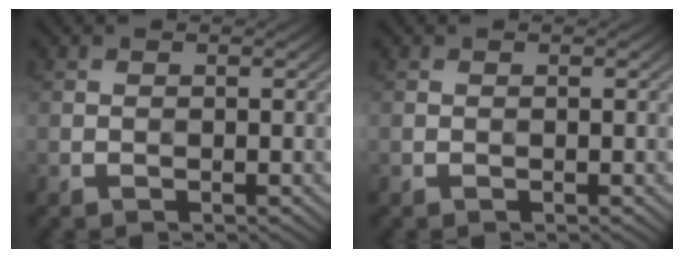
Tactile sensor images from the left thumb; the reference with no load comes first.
{"total": 0.0}